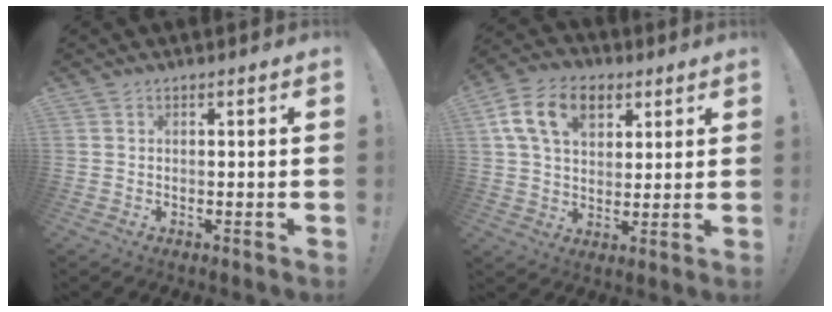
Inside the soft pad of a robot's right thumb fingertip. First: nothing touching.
{"total": 14.5, "force": [6.1, 9.9, 8.7], "torque": [-0.137, -0.008, 0.115]}